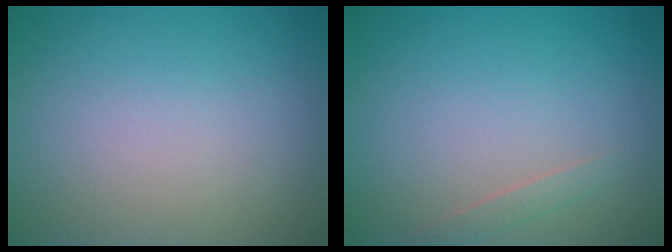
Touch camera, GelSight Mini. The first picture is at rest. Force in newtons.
{"total": 0.9, "press": 0.9, "slide": 0.0}